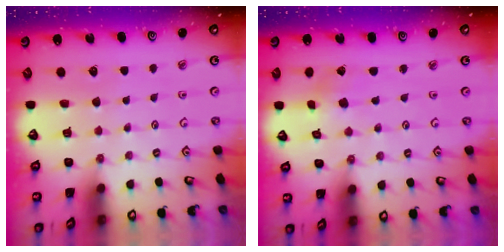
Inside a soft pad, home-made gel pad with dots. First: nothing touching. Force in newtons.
{"total": 0.0}